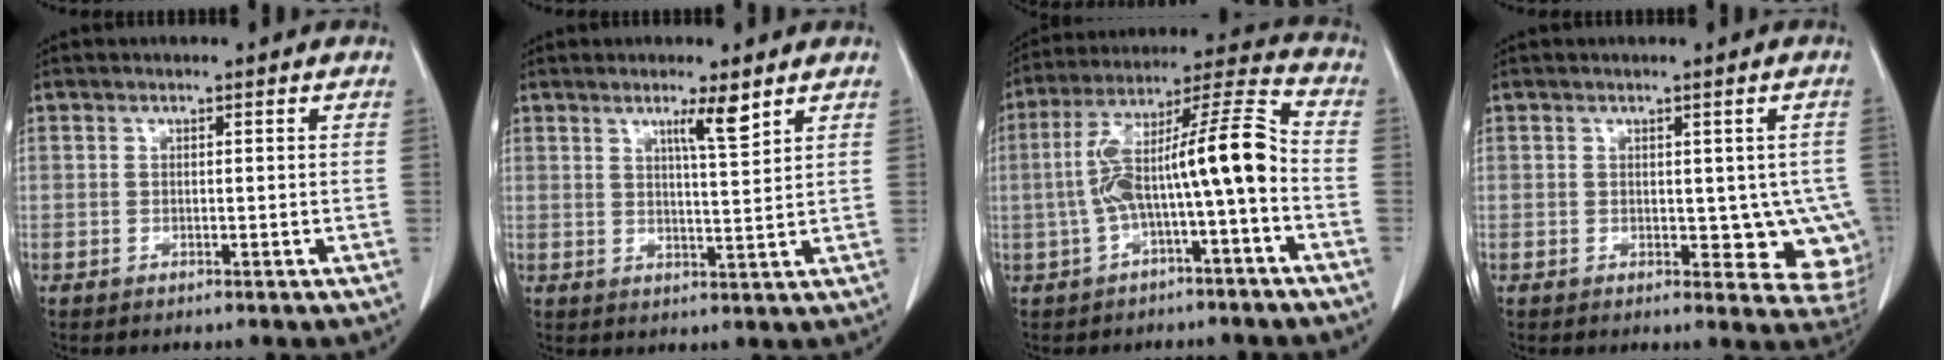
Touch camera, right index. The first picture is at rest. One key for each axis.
{"total": 4.3, "fx": 2.8, "fy": 0.0, "fz": 3.3, "tx": -0.058, "ty": -0.003, "tz": 0.049}
{"total": 13.4, "fx": -2.5, "fy": 1.3, "fz": 13.1, "tx": -0.229, "ty": 0.047, "tz": -0.039}
{"total": 7.5, "fx": -0.5, "fy": 4.4, "fz": 6.1, "tx": -0.044, "ty": -0.002, "tz": 0.003}